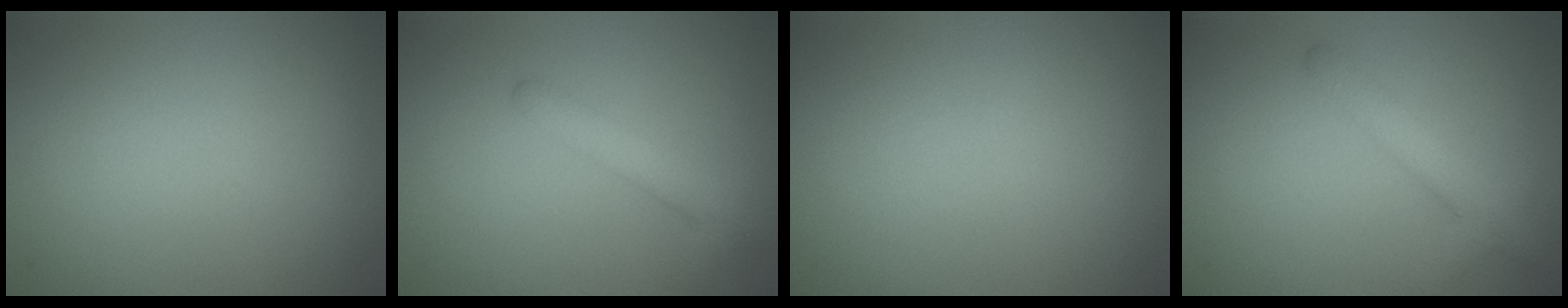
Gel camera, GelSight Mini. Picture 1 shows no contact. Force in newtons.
{"total": 2.8, "press": 2.7, "slide": 0.2}
{"total": 0.0}
{"total": 2.2, "press": 2.2, "slide": 0.2}